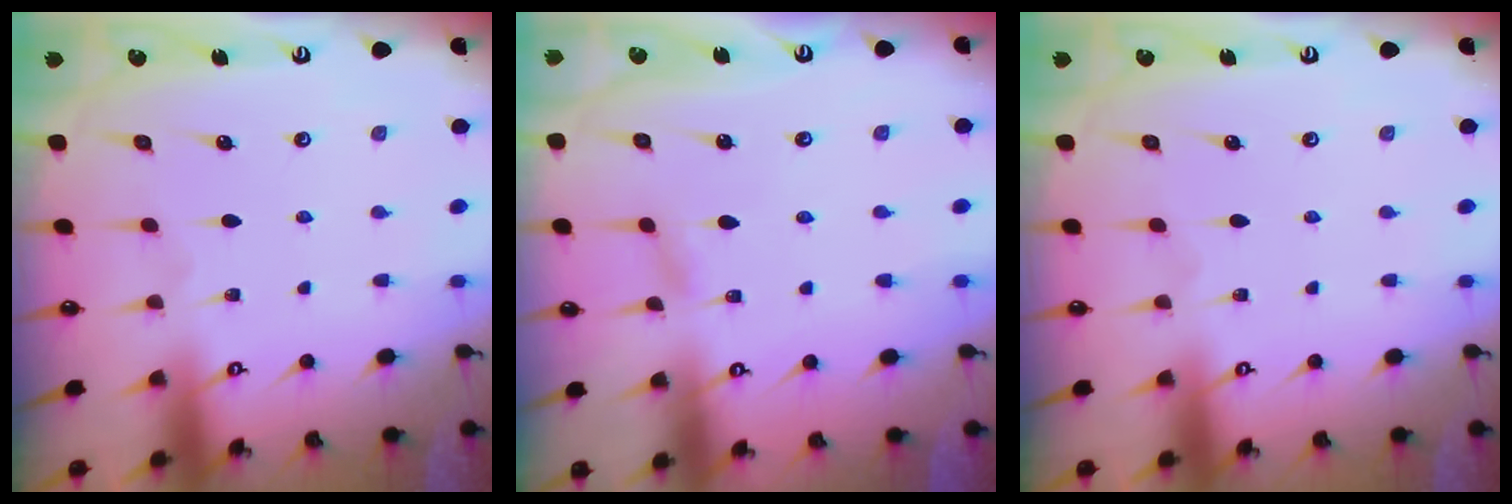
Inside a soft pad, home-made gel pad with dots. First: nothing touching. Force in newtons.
{"total": 3.3, "press": 3.2, "slide": 0.4}
{"total": 0.0}